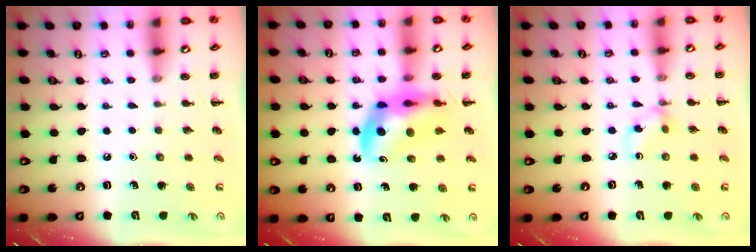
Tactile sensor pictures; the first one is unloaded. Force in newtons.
{"total": 13.0, "press": 12.5, "slide": 3.6}
{"total": 2.9, "press": 2.9, "slide": 0.3}